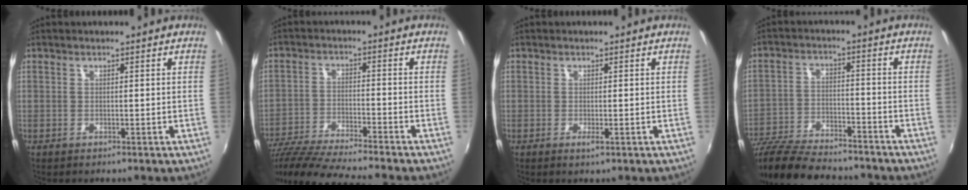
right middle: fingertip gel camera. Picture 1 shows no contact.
{"total": 16.2, "force": [-14.3, 0.2, 7.5], "torque": [-0.157, -0.034, -0.249]}
{"total": 1.0, "force": [-0.4, 0.1, 0.9], "torque": [-0.017, -0.004, -0.007]}
{"total": 20.0, "force": [-17.1, 5.3, 8.9], "torque": [-0.190, -0.031, -0.280]}